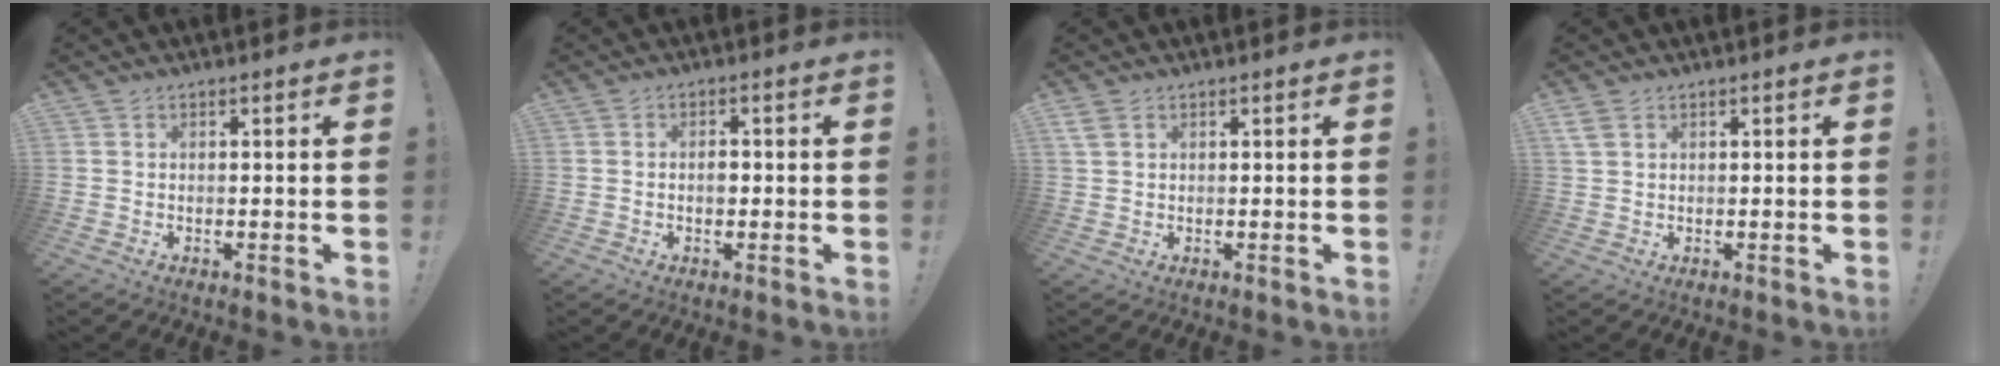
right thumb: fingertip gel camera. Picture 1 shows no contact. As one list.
[{"total": 2.1, "force": [-0.4, 1.3, 1.6], "torque": [-0.013, 0.001, -0.010]}, {"total": 2.7, "force": [1.5, 1.5, 1.7], "torque": [-0.026, -0.003, 0.029]}, {"total": 2.9, "force": [1.7, 1.6, 1.7], "torque": [-0.028, -0.003, 0.033]}]